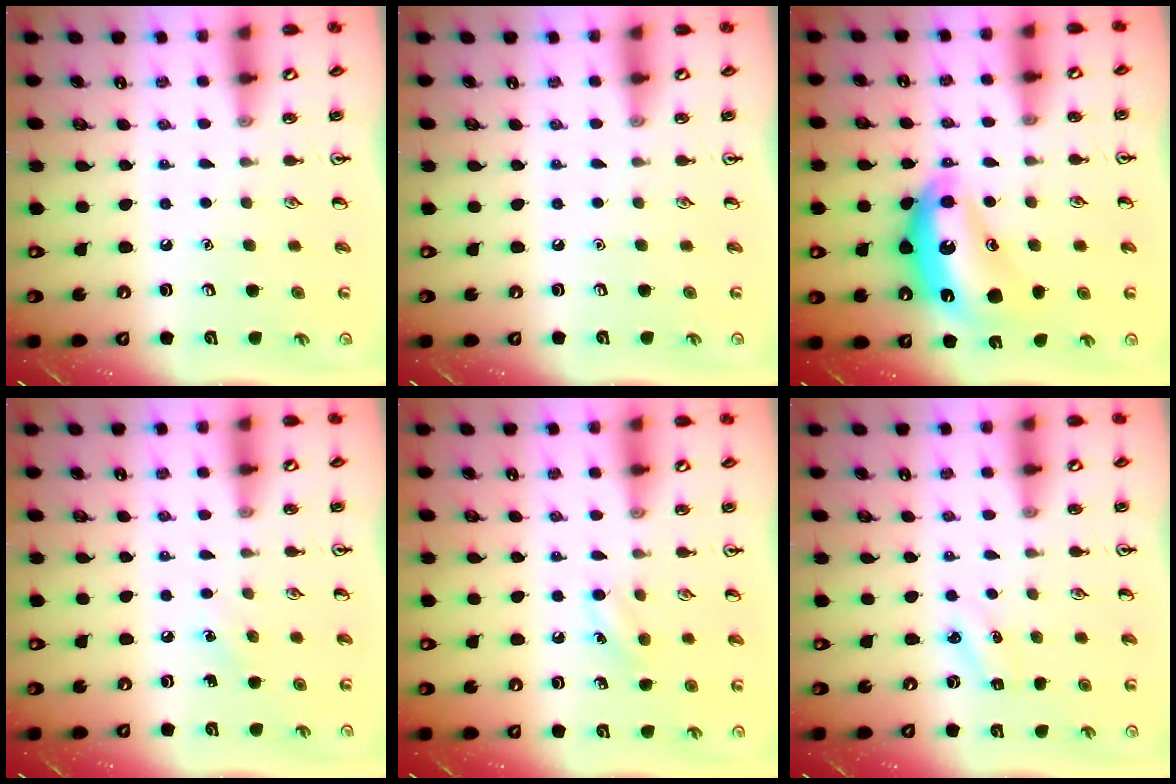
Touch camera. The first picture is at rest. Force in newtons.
{"total": 0.0}
{"total": 15.0, "press": 15.0, "slide": 0.8}
{"total": 4.4, "press": 4.1, "slide": 1.5}
{"total": 7.0, "press": 6.7, "slide": 2.3}
{"total": 2.5, "press": 2.3, "slide": 0.9}